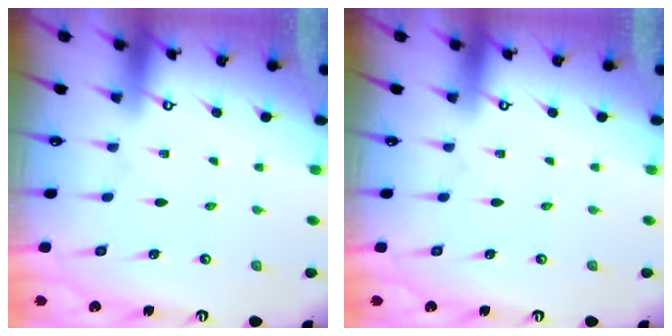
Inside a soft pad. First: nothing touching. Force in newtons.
{"total": 0.0}